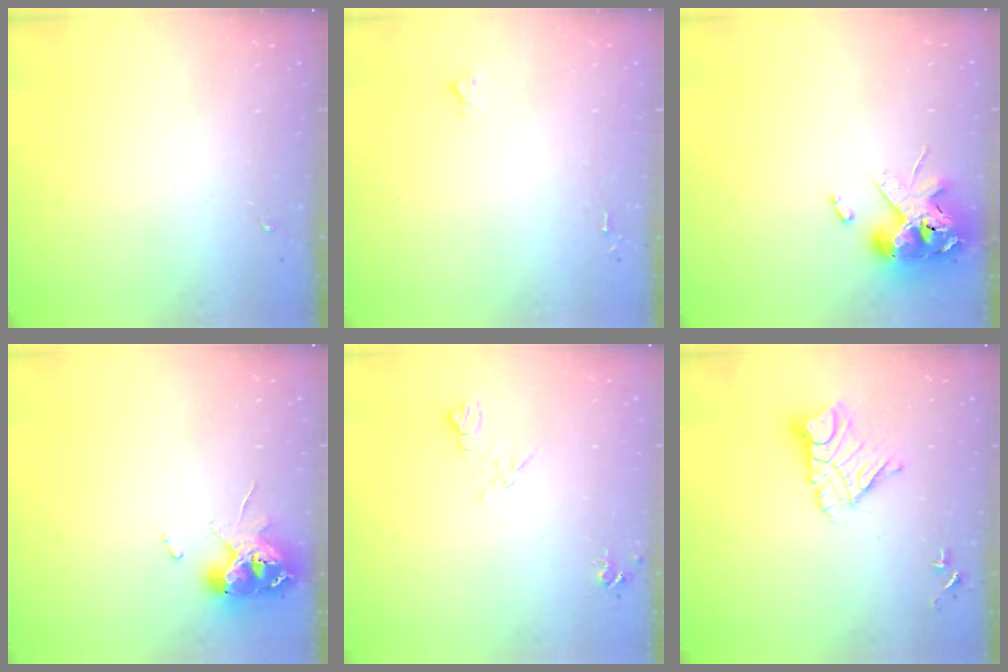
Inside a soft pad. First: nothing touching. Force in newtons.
{"total": 1.6, "press": 1.6, "slide": 0.2}
{"total": 14.4, "press": 14.3, "slide": 2.2}
{"total": 11.1, "press": 11.0, "slide": 1.2}
{"total": 7.8, "press": 7.8, "slide": 0.9}
{"total": 11.9, "press": 11.9, "slide": 1.1}